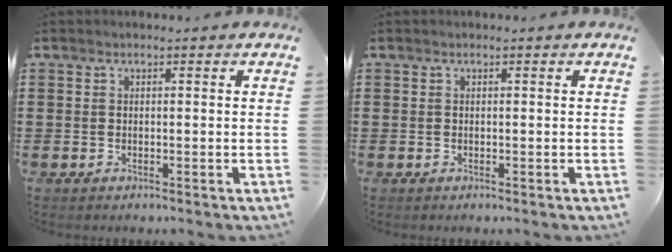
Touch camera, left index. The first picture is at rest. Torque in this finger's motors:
{"motor_torque": [0.01, -0.02, 0.08, 0.01]}